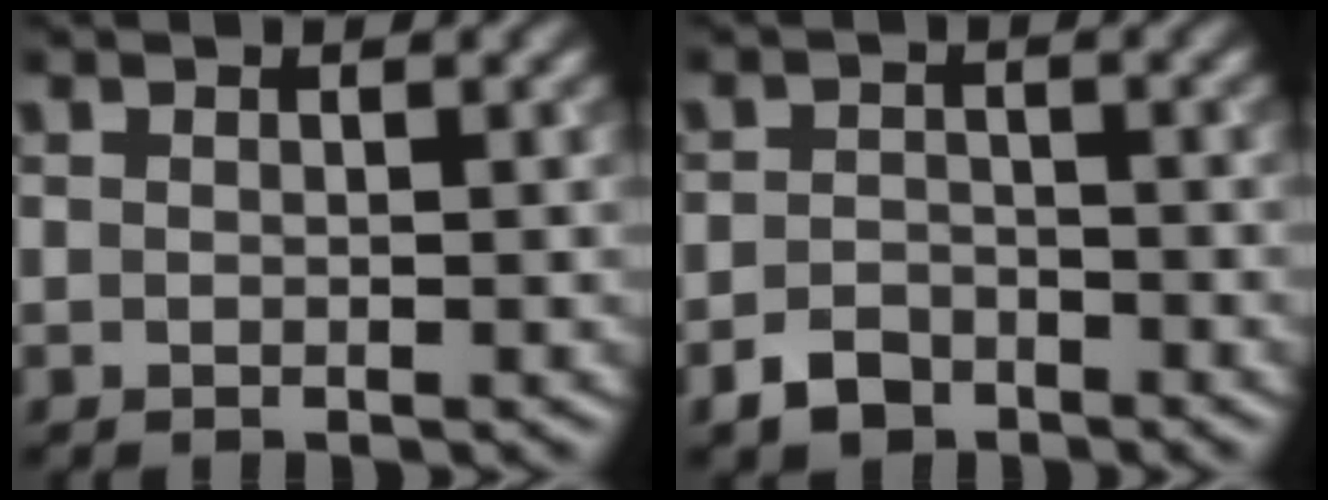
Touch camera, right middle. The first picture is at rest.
{"total": 2.4, "force": [-1.9, 1.3, 0.6], "torque": [-0.012, 0.002, -0.040]}